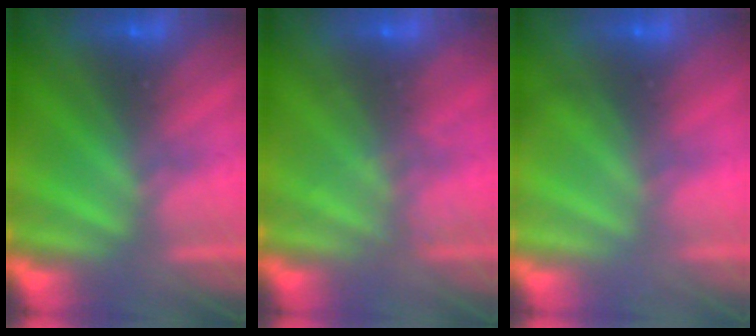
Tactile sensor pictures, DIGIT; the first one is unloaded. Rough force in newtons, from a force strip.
{"total": 2.0}
{"total": 2.0}